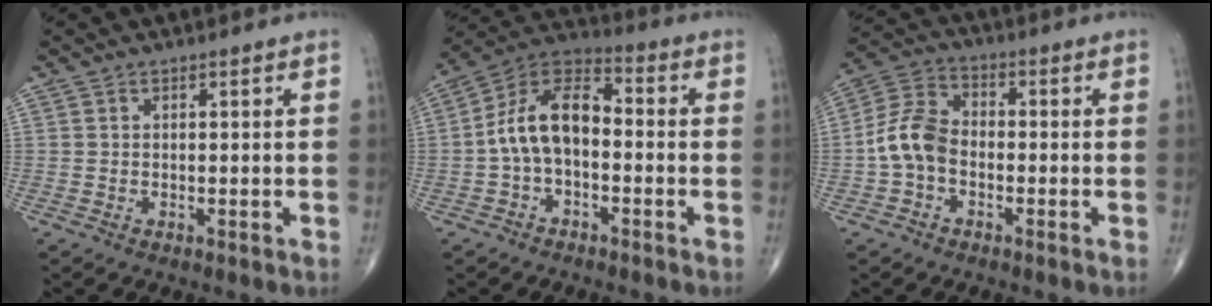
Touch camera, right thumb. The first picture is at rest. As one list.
[{"total": 11.5, "force": [-1.3, 6.6, 9.3], "torque": [-0.162, 0.043, -0.037]}, {"total": 8.3, "force": [-1.9, 5.7, 5.7], "torque": [-0.106, 0.031, -0.051]}]